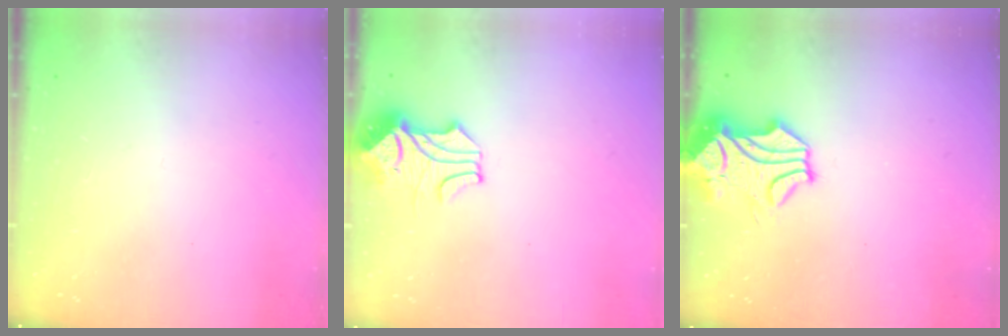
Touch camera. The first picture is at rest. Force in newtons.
{"total": 1.9, "press": 1.5, "slide": 1.1}
{"total": 1.4, "press": 0.6, "slide": 1.3}